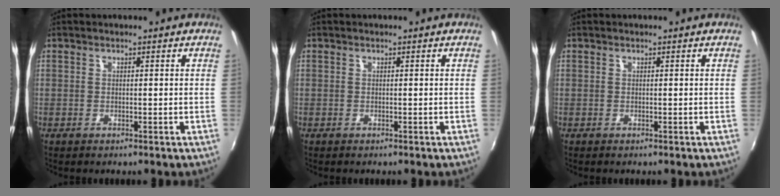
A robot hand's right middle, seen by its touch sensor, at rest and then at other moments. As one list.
[{"total": 0.0}, {"total": 0.0}]